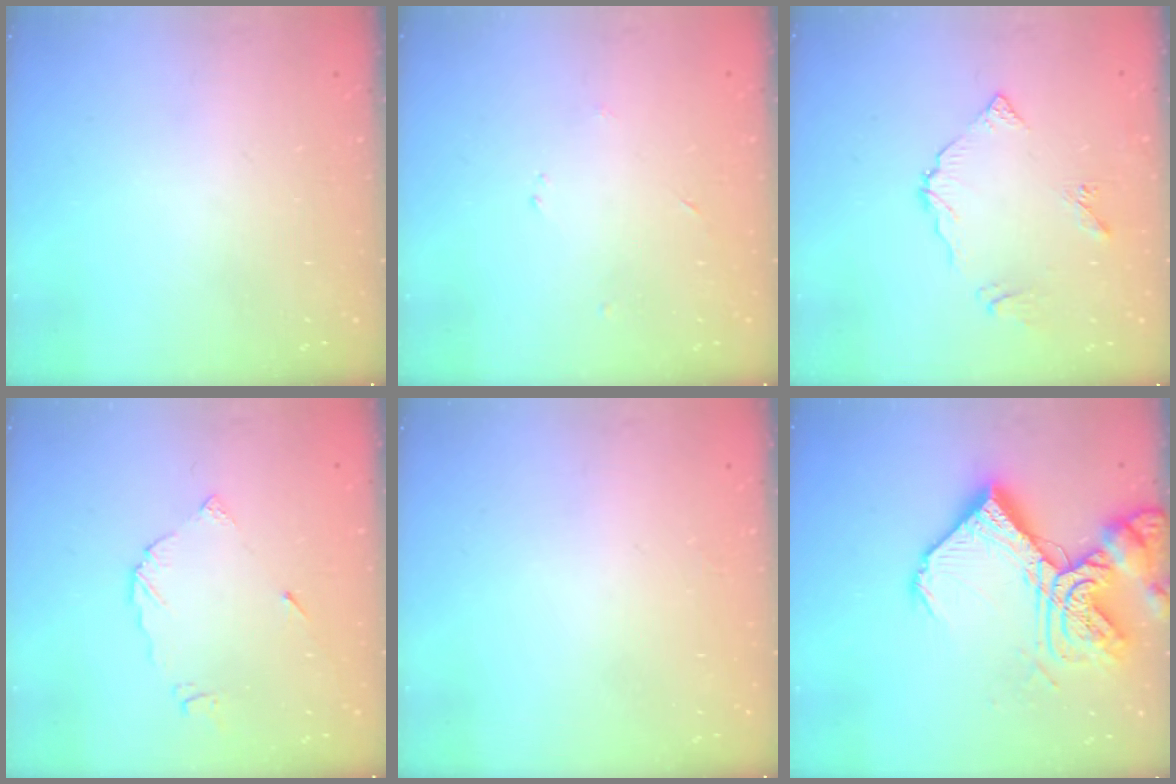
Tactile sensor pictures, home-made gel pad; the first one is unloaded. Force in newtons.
{"total": 2.4, "press": 2.4, "slide": 0.3}
{"total": 6.3, "press": 6.2, "slide": 0.4}
{"total": 5.5, "press": 5.5, "slide": 0.3}
{"total": 2.1, "press": 2.1, "slide": 0.2}
{"total": 20.9, "press": 20.8, "slide": 2.3}